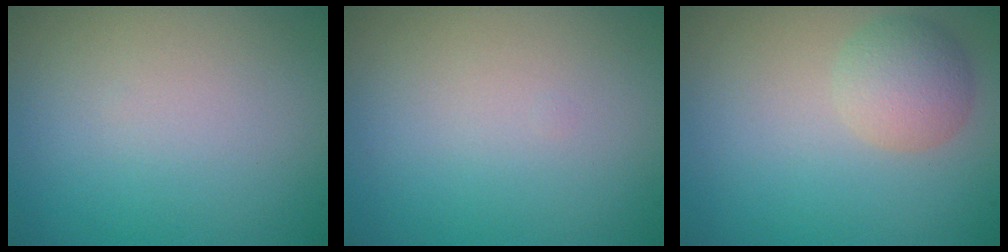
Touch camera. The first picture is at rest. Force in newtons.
{"total": 0.0}
{"total": 3.0, "press": 3.0, "slide": 0.1}